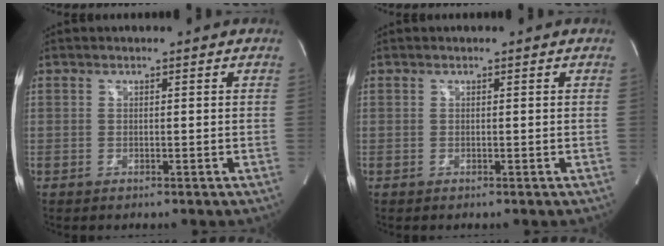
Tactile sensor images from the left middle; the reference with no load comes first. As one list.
[{"total": 0.0}]